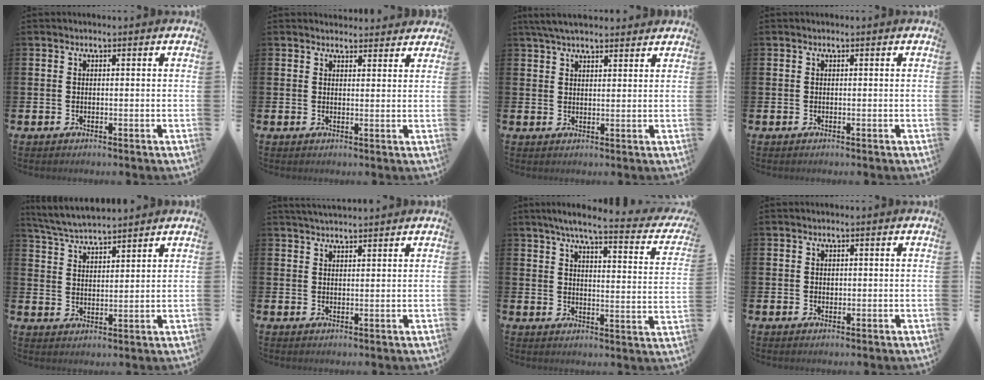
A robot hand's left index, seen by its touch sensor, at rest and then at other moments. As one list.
[{"total": 2.5, "force": [2.4, 0.7, -0.1], "torque": [0.009, -0.013, 0.041]}, {"total": 4.5, "force": [4.0, 1.1, 1.5], "torque": [-0.041, -0.006, 0.076]}, {"total": 0.0}, {"total": 5.1, "force": [5.0, 0.3, 0.8], "torque": [-0.034, -0.025, 0.089]}, {"total": 2.6, "force": [2.5, 0.2, 0.5], "torque": [-0.010, -0.008, 0.046]}, {"total": 5.8, "force": [4.8, 0.7, 3.3], "torque": [-0.070, -0.035, 0.071]}, {"total": 0.8, "force": [0.4, 0.6, 0.2], "torque": [0.010, 0.000, 0.004]}]